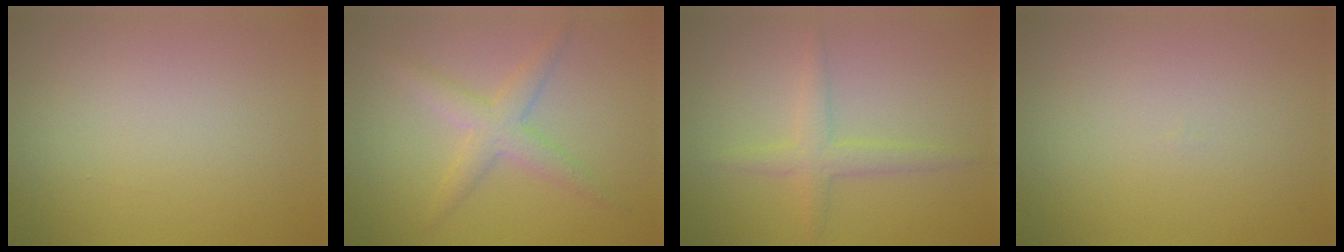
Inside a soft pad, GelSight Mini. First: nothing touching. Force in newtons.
{"total": 3.0, "press": 3.0, "slide": 0.1}
{"total": 2.3, "press": 2.3, "slide": 0.1}
{"total": 0.0}